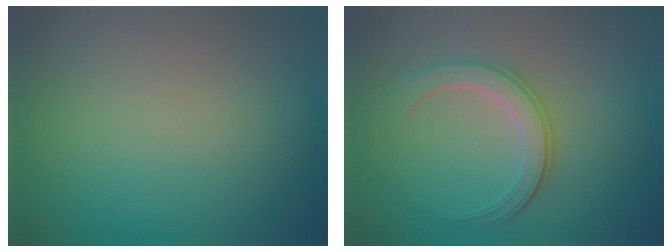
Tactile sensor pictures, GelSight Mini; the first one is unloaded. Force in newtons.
{"total": 3.2, "press": 2.6, "slide": 1.9}